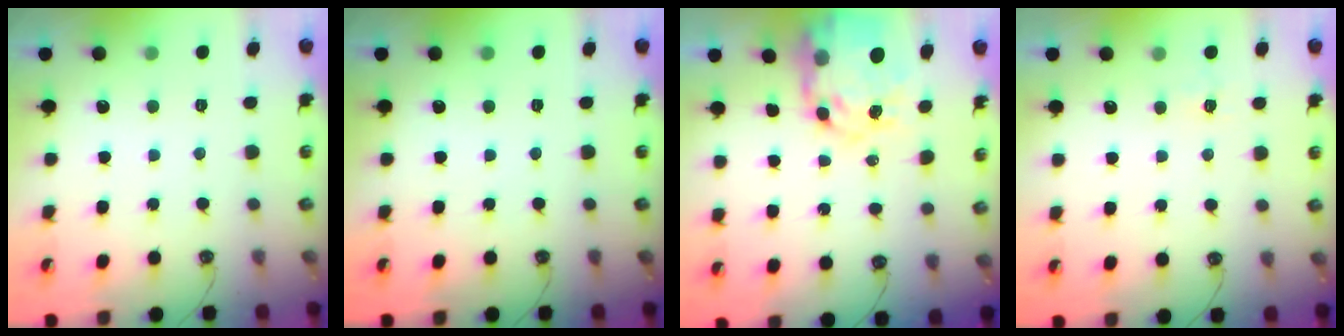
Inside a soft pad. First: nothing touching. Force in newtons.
{"total": 0.0}
{"total": 15.2, "press": 15.1, "slide": 1.4}
{"total": 3.3, "press": 3.2, "slide": 0.5}